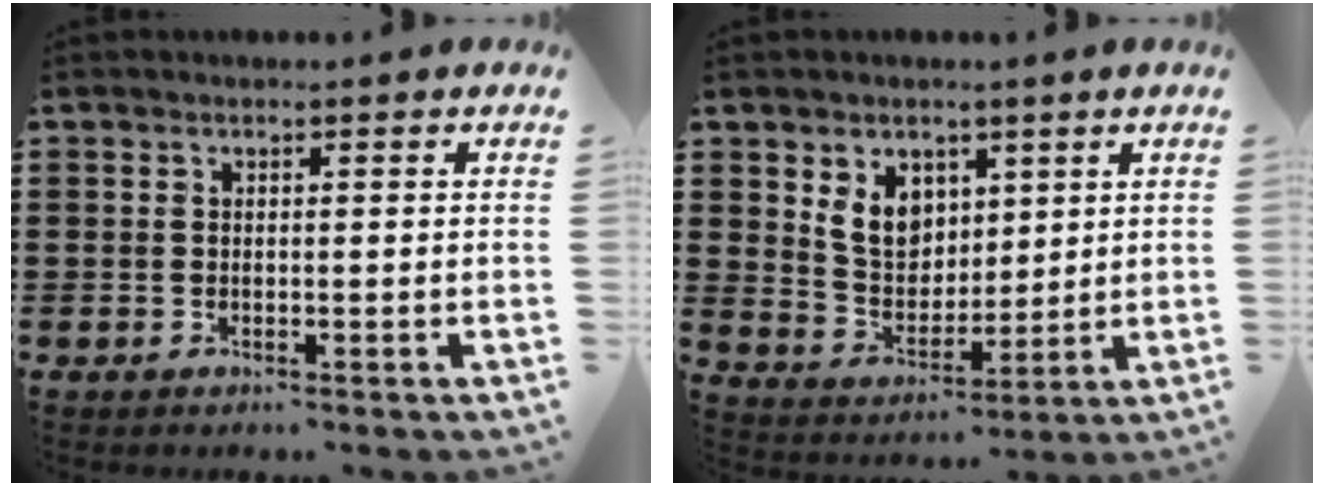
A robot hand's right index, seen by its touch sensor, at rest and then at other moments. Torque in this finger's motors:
{"motor_torque": [0.36, 0.11, 0.47, 0.11]}